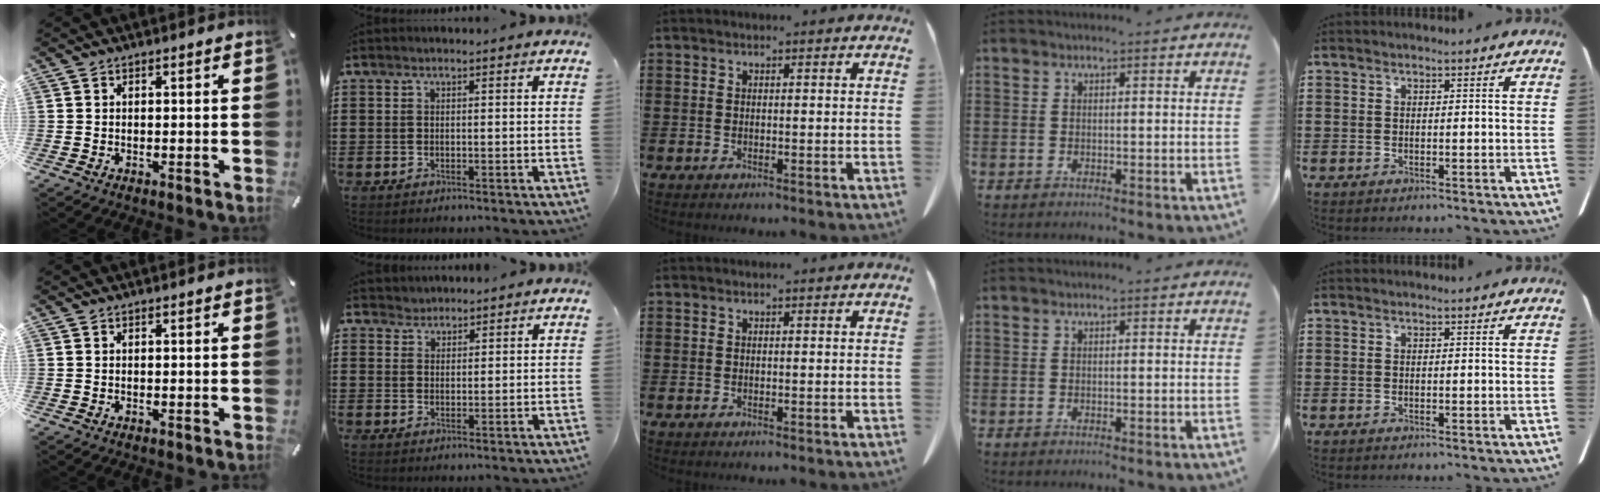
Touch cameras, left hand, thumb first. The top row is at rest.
{"index": {"total": 2.0, "force": [1.8, 0.9, -0.2], "torque": [-0.004, 0.007, 0.036]}}